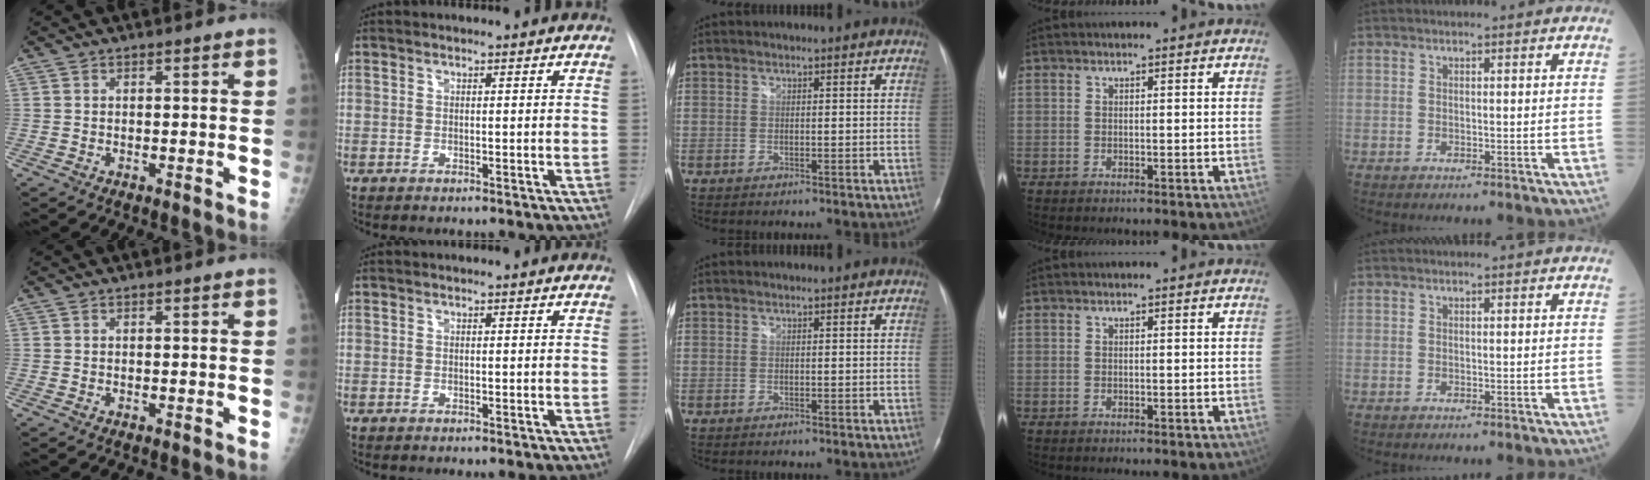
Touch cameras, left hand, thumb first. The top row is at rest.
{}